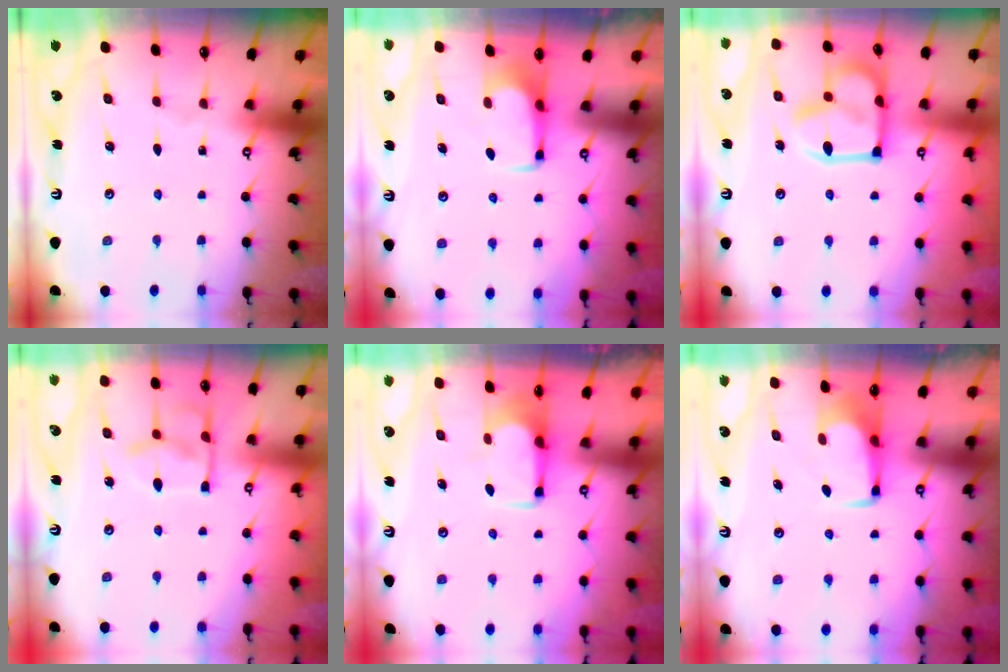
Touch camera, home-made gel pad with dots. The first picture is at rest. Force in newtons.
{"total": 1.5, "press": 1.5, "slide": 0.4}
{"total": 16.4, "press": 16.3, "slide": 0.7}
{"total": 8.3, "press": 8.2, "slide": 1.3}
{"total": 1.8, "press": 1.6, "slide": 0.7}
{"total": 1.8, "press": 1.7, "slide": 0.6}